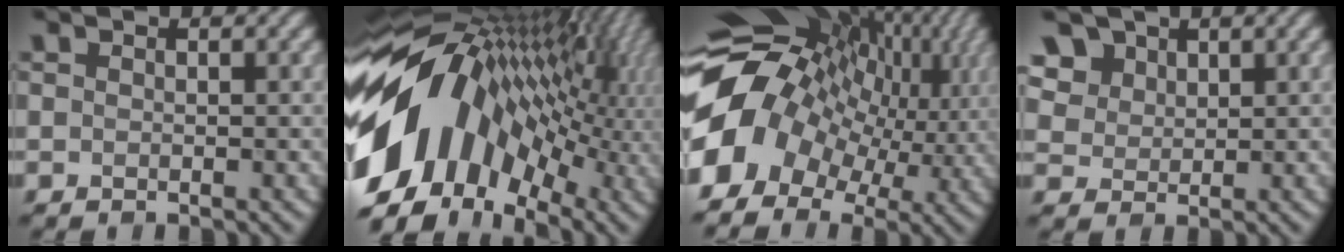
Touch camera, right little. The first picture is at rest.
{"total": 17.1, "force": [-1.4, 10.8, 13.1], "torque": [-0.243, 0.023, -0.039]}
{"total": 15.7, "force": [0.0, 11.9, 10.2], "torque": [-0.215, -0.008, 0.013]}
{"total": 6.1, "force": [3.6, 4.3, 2.4], "torque": [-0.078, 0.006, 0.065]}